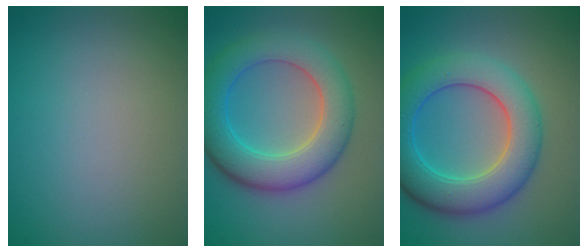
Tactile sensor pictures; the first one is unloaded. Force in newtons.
{"total": 7.6, "press": 7.6, "slide": 0.2}
{"total": 7.9, "press": 7.9, "slide": 0.1}